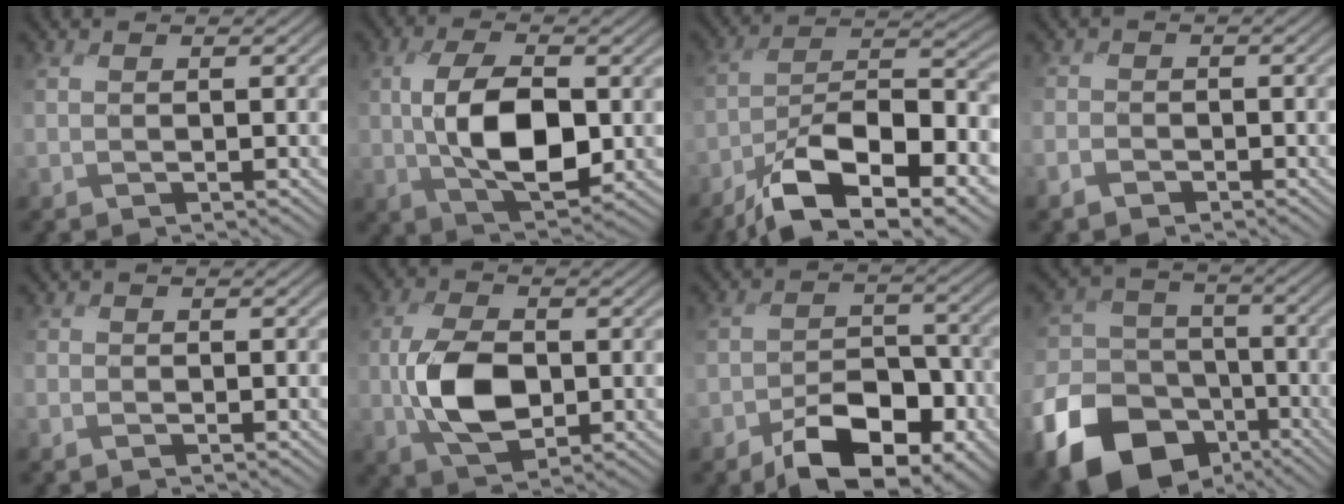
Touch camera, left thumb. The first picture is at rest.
{"total": 9.1, "force": [-0.6, 4.8, 7.7], "torque": [-0.159, -0.009, -0.011]}
{"total": 13.3, "force": [-8.3, 4.8, 9.3], "torque": [-0.159, -0.012, -0.156]}
{"total": 1.9, "force": [-1.6, 0.7, -0.6], "torque": [0.021, -0.002, -0.041]}
{"total": 1.1, "force": [-0.7, -0.1, -0.8], "torque": [0.022, -0.006, -0.021]}
{"total": 7.4, "force": [-1.4, 4.4, 5.8], "torque": [-0.135, -0.002, -0.034]}
{"total": 9.5, "force": [-5.9, 5.0, 5.5], "torque": [-0.082, -0.017, -0.098]}
{"total": 18.8, "force": [-10.8, 13.7, 7.0], "torque": [-0.176, -0.070, -0.187]}